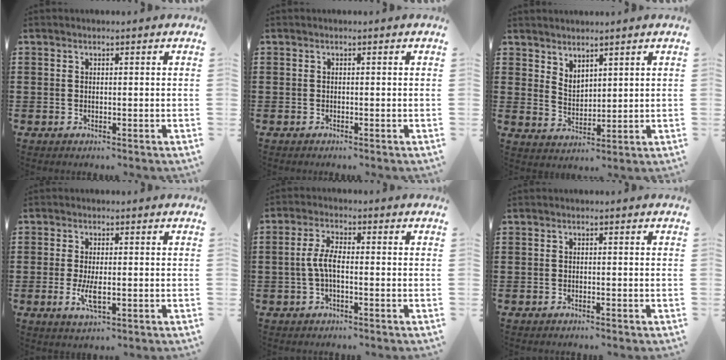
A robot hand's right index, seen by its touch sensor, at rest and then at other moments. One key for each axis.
{"total": 0.0}
{"total": 3.0, "fx": 2.8, "fy": 1.1, "fz": 0.2, "tx": -0.012, "ty": -0.003, "tz": 0.054}
{"total": 3.9, "fx": -0.9, "fy": 1.3, "fz": 3.6, "tx": -0.083, "ty": -0.009, "tz": -0.019}
{"total": 4.1, "fx": -0.8, "fy": 1.3, "fz": 3.9, "tx": -0.091, "ty": -0.002, "tz": -0.022}
{"total": 0.5, "fx": -0.5, "fy": 0.0, "fz": 0.2, "tx": -0.005, "ty": -0.002, "tz": -0.010}